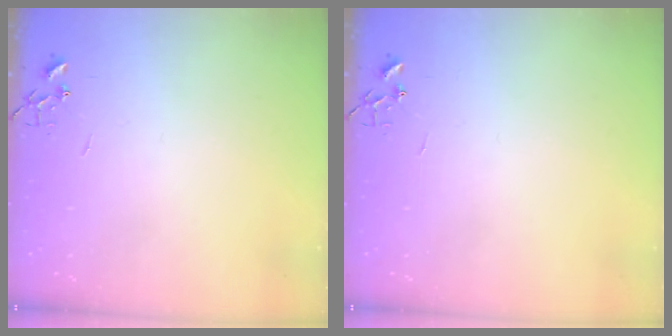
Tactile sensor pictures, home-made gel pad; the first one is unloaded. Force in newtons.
{"total": 0.0}